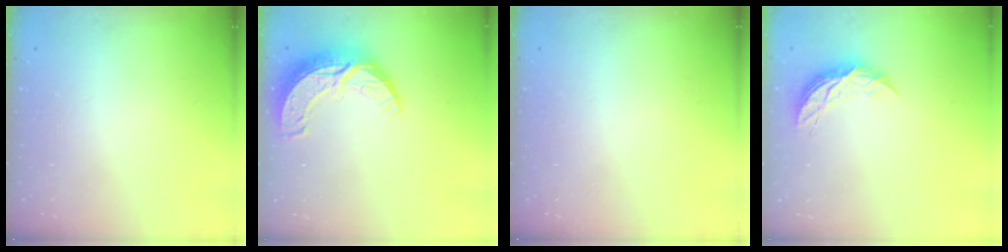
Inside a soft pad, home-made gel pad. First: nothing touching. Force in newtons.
{"total": 11.4, "press": 11.4, "slide": 0.8}
{"total": 0.0}
{"total": 8.8, "press": 8.8, "slide": 0.5}